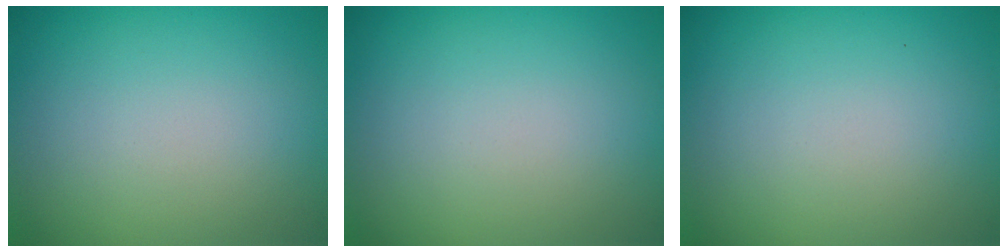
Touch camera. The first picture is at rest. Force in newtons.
{"total": 0.0}
{"total": 0.0}